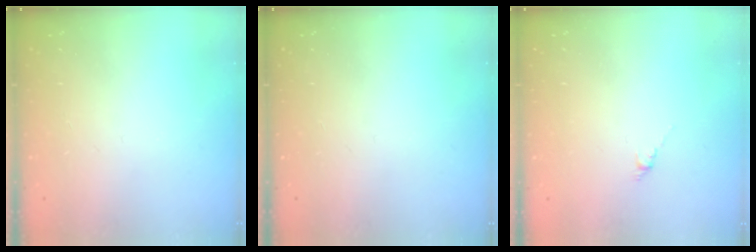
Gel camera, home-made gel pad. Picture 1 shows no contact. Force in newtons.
{"total": 0.0}
{"total": 0.0}